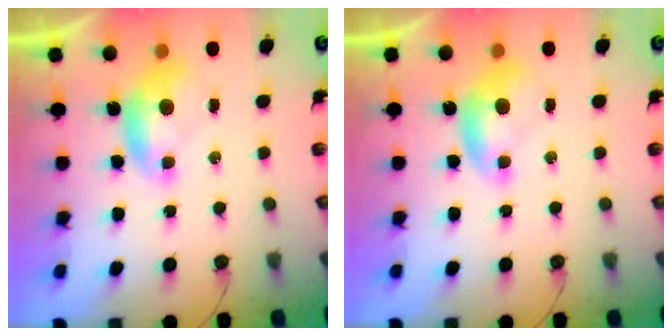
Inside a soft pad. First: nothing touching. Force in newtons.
{"total": 0.0}